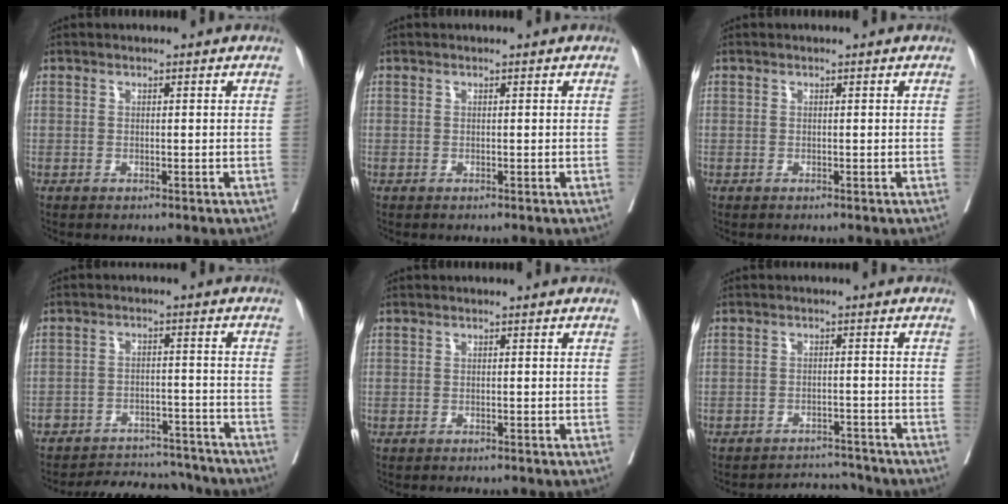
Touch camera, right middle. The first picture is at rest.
{"total": 0.0}
{"total": 0.0}
{"total": 13.7, "force": [-13.0, 3.6, 2.6], "torque": [-0.039, 0.013, -0.173]}
{"total": 1.8, "force": [-1.7, 0.3, 0.6], "torque": [-0.011, -0.004, -0.020]}
{"total": 5.4, "force": [-5.3, 0.5, -0.9], "torque": [0.013, 0.007, -0.080]}